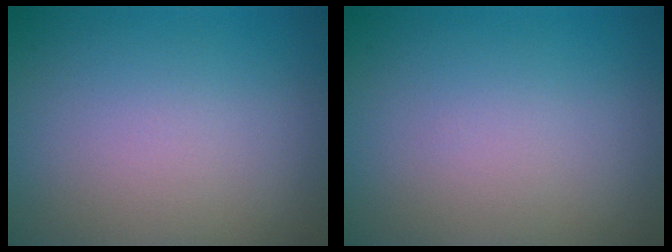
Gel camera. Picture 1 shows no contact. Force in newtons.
{"total": 0.0}